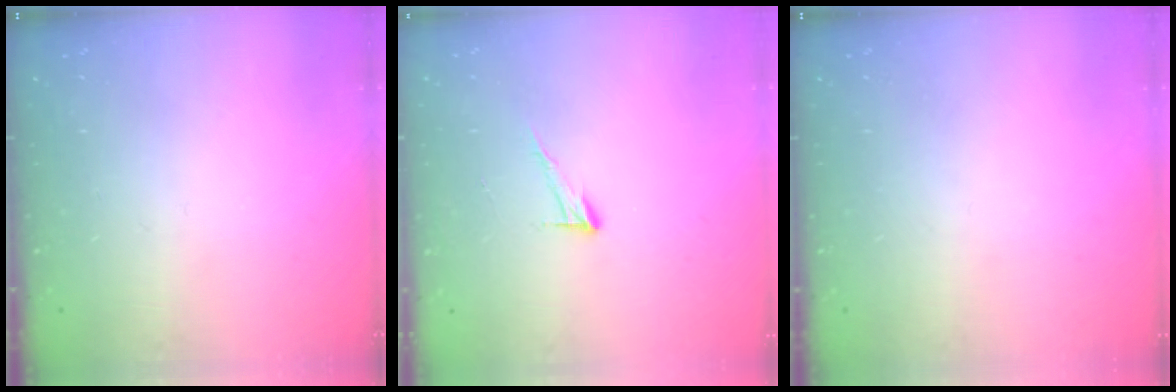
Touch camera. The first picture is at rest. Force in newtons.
{"total": 5.9, "press": 5.9, "slide": 0.3}
{"total": 0.0}